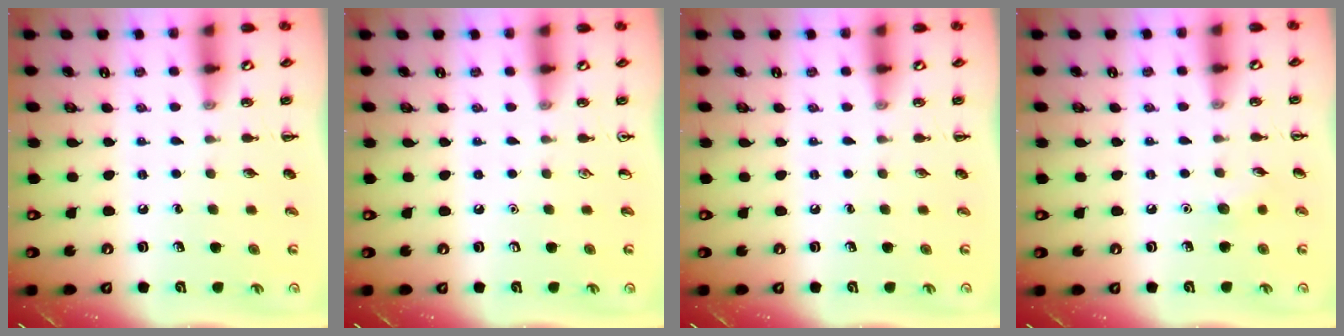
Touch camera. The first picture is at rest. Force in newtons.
{"total": 0.0}
{"total": 0.0}
{"total": 5.0, "press": 4.9, "slide": 1.4}